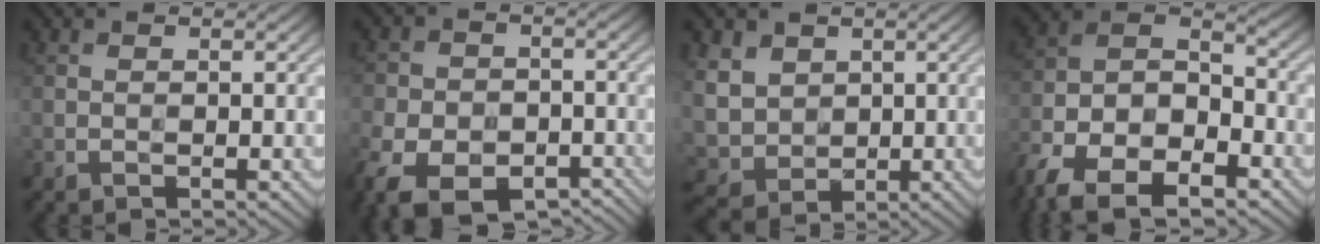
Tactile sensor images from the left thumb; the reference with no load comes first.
{"total": 11.9, "force": [-7.3, 7.4, 5.8], "torque": [-0.119, -0.037, -0.112]}
{"total": 6.1, "force": [1.9, 5.0, 2.8], "torque": [-0.108, -0.006, 0.045]}
{"total": 15.4, "force": [-9.7, 8.4, 8.6], "torque": [-0.211, -0.040, -0.178]}